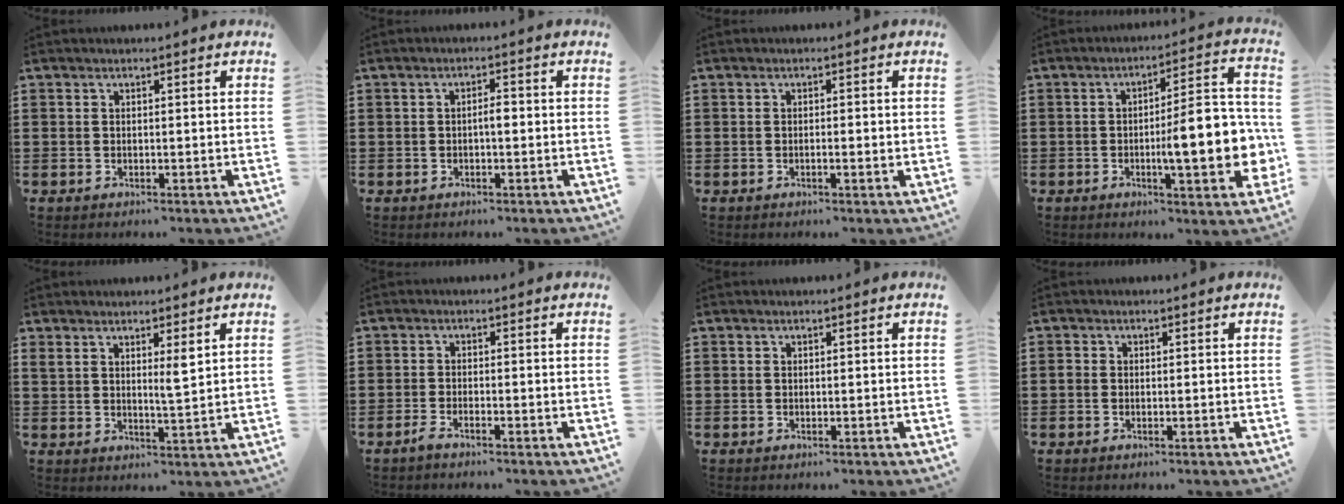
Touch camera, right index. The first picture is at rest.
{"total": 2.0, "force": [-0.3, 0.5, 1.9], "torque": [-0.035, 0.003, -0.008]}
{"total": 1.0, "force": [-0.3, 0.1, 1.0], "torque": [-0.017, -0.003, -0.006]}
{"total": 12.5, "force": [-2.3, 3.0, 11.9], "torque": [-0.156, -0.014, -0.044]}
{"total": 3.5, "force": [2.2, 0.7, 2.7], "torque": [-0.044, -0.005, 0.035]}
{"total": 1.5, "force": [-1.4, -0.1, 0.7], "torque": [-0.020, -0.005, -0.027]}
{"total": 0.0}
{"total": 0.8, "force": [-0.3, 0.6, 0.4], "torque": [-0.009, 0.002, -0.006]}